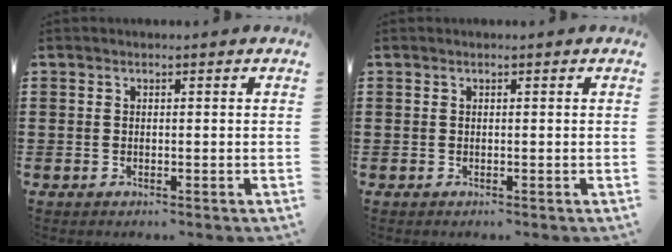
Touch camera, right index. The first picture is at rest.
{"total": 0.0}